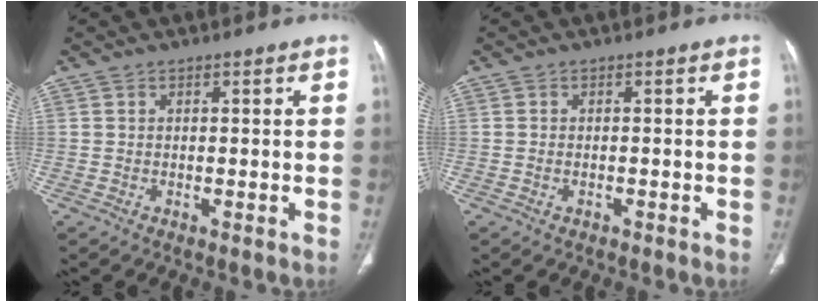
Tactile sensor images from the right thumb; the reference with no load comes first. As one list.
[{"total": 0.7, "force": [-0.3, 0.5, 0.4], "torque": [-0.012, 0.005, -0.002]}]